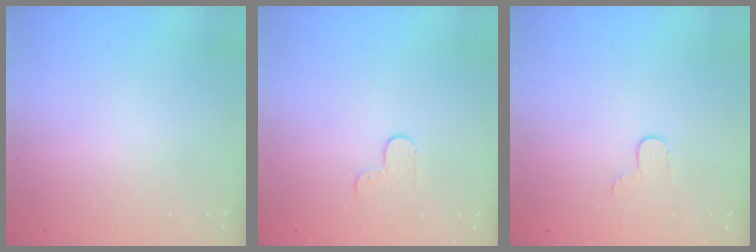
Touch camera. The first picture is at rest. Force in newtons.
{"total": 3.3, "press": 3.2, "slide": 0.3}
{"total": 4.4, "press": 4.3, "slide": 0.5}